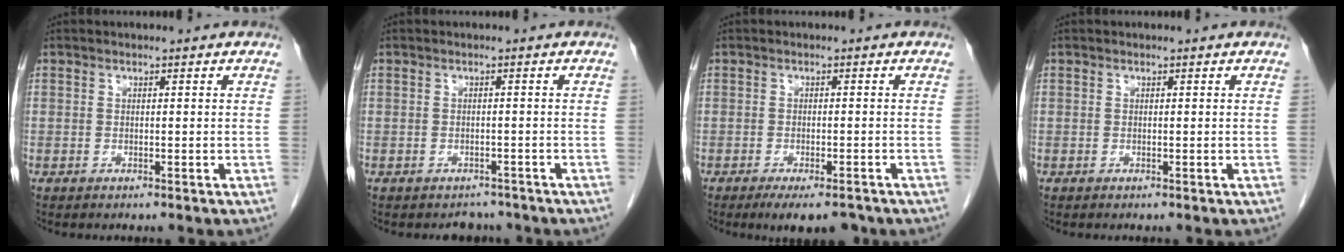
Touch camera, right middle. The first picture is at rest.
{"total": 2.3, "force": [-2.0, 1.1, -0.2], "torque": [-0.004, -0.001, -0.028]}
{"total": 6.2, "force": [-4.8, 1.7, 3.5], "torque": [-0.044, -0.008, -0.071]}
{"total": 0.0}